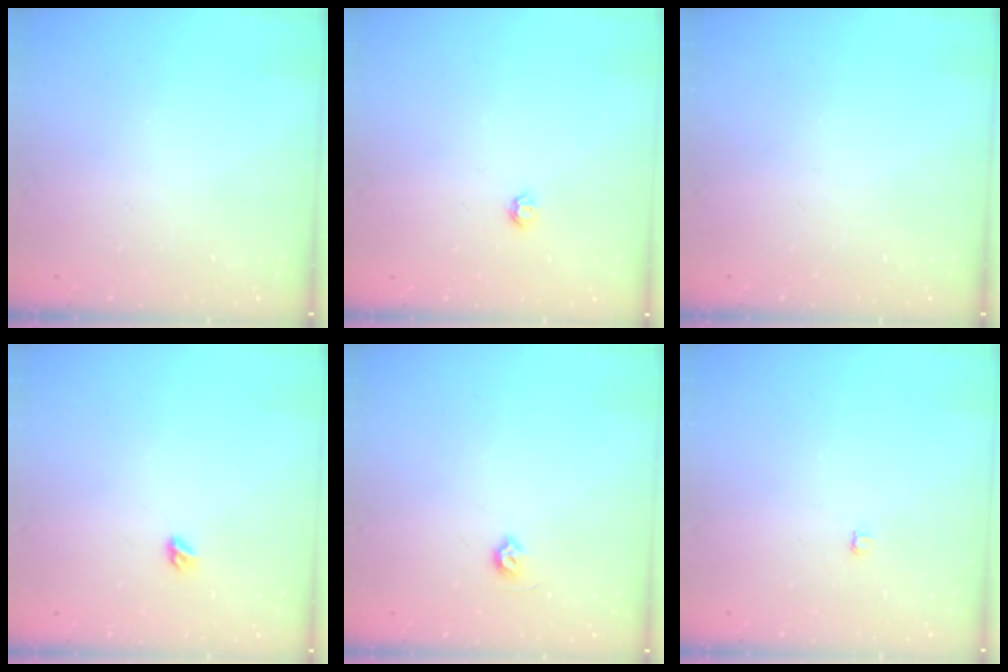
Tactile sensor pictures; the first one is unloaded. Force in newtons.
{"total": 3.8, "press": 3.8, "slide": 0.6}
{"total": 0.0}
{"total": 3.5, "press": 3.5, "slide": 0.8}
{"total": 4.5, "press": 4.5, "slide": 0.7}
{"total": 3.0, "press": 3.0, "slide": 0.3}